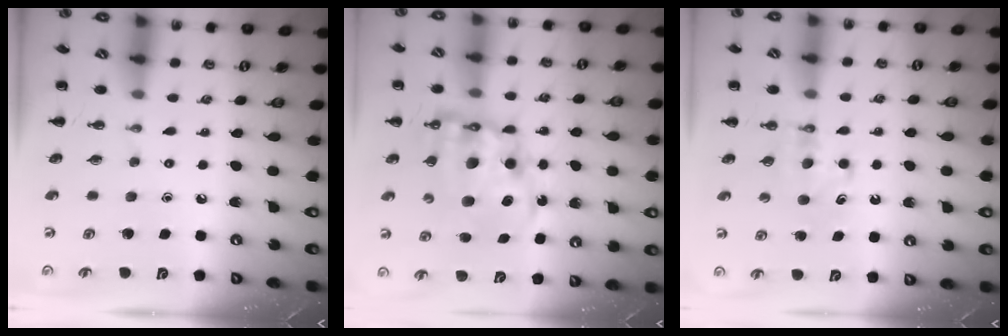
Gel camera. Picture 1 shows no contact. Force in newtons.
{"total": 14.3, "press": 13.8, "slide": 3.4}
{"total": 5.5, "press": 5.3, "slide": 1.2}